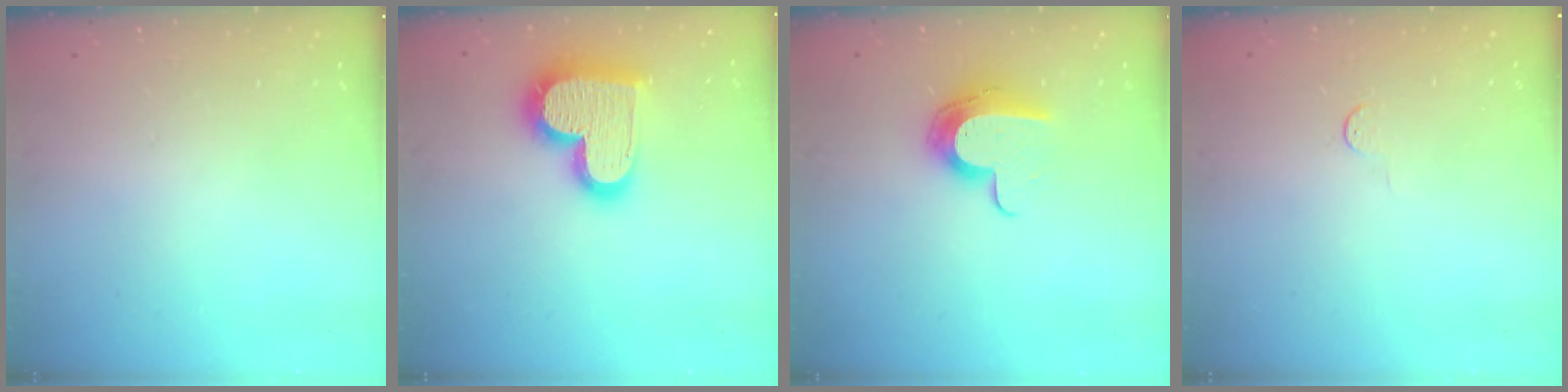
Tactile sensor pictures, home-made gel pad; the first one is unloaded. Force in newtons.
{"total": 20.7, "press": 20.7, "slide": 1.5}
{"total": 12.1, "press": 12.1, "slide": 0.6}
{"total": 2.8, "press": 2.8, "slide": 0.4}